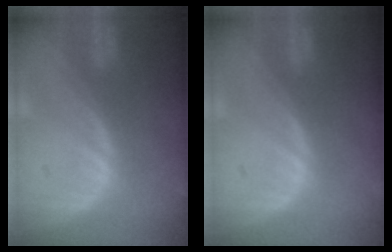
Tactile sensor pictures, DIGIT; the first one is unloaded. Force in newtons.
{"total": 0.6, "press": 0.1, "slide": 0.6}